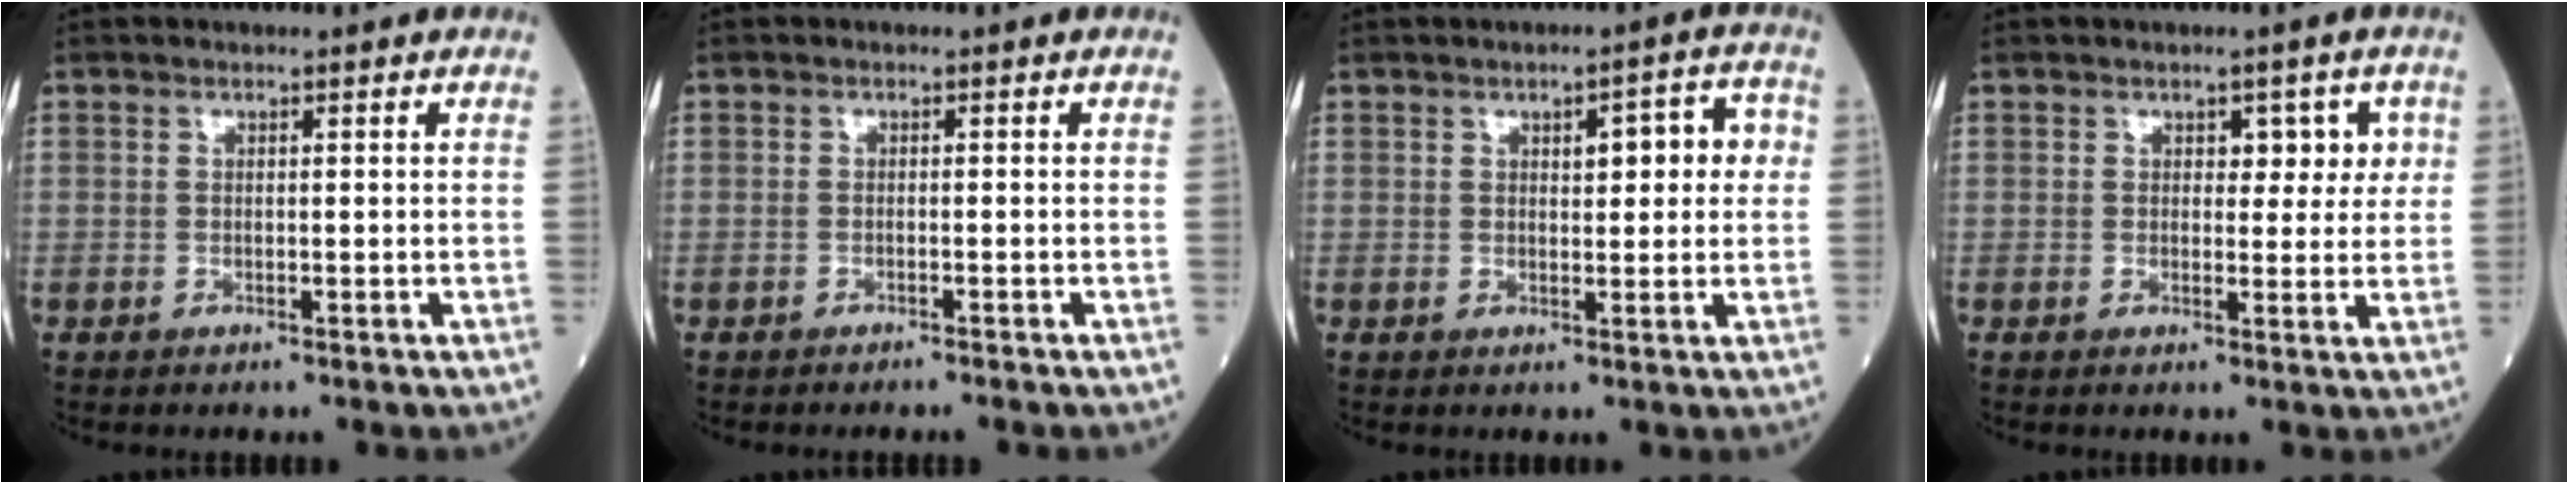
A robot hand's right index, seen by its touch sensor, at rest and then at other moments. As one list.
[{"total": 1.4, "force": [-1.3, -0.1, 0.5], "torque": [-0.010, 0.001, -0.017]}, {"total": 5.7, "force": [1.3, 1.9, 5.3], "torque": [-0.067, 0.020, 0.017]}, {"total": 4.1, "force": [1.4, 2.5, 3.0], "torque": [-0.019, 0.009, 0.016]}]